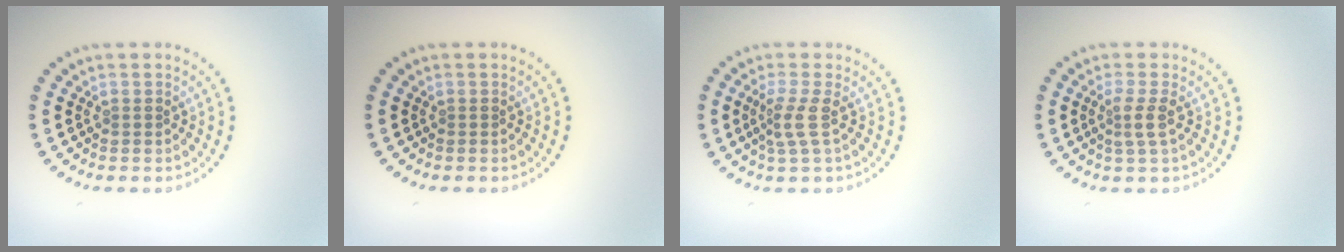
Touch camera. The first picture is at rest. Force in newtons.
{"total": 0.0}
{"total": 2.3, "press": 1.6, "slide": 1.6}
{"total": 1.8, "press": 1.3, "slide": 1.2}